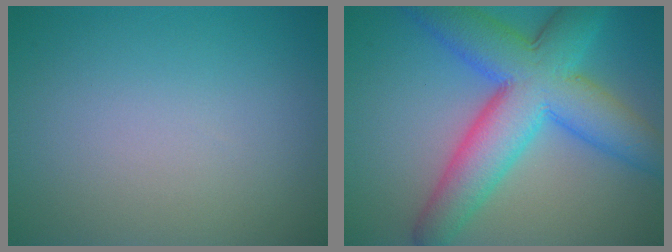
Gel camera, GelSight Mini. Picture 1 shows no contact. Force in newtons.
{"total": 10.6, "press": 10.6, "slide": 0.2}